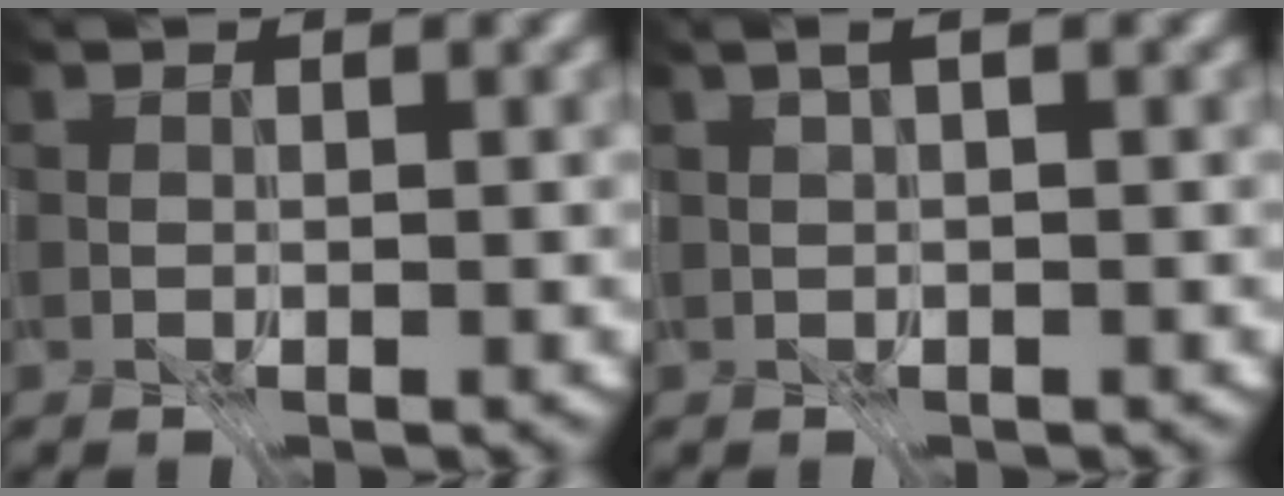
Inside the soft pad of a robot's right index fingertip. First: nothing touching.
{"total": 1.4, "force": [-0.5, -1.0, 0.8], "torque": [-0.013, -0.010, 0.005]}